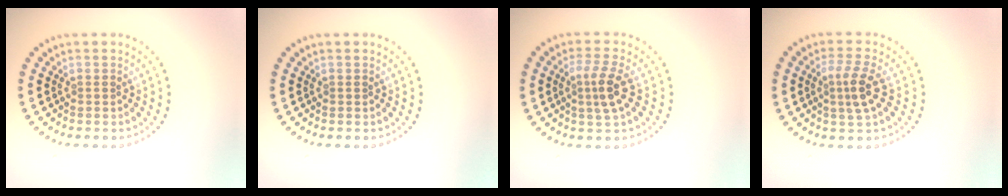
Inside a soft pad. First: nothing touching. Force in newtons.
{"total": 0.0}
{"total": 2.9, "press": 2.6, "slide": 1.3}
{"total": 2.9, "press": 2.6, "slide": 1.3}